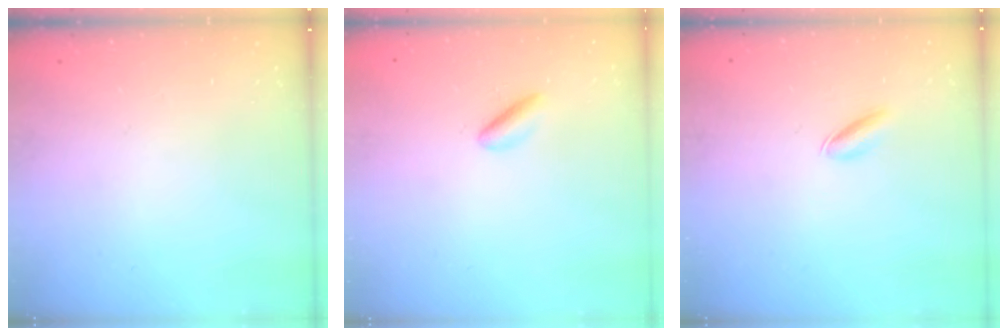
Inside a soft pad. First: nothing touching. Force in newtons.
{"total": 2.0, "press": 1.9, "slide": 0.5}
{"total": 3.1, "press": 2.9, "slide": 1.1}